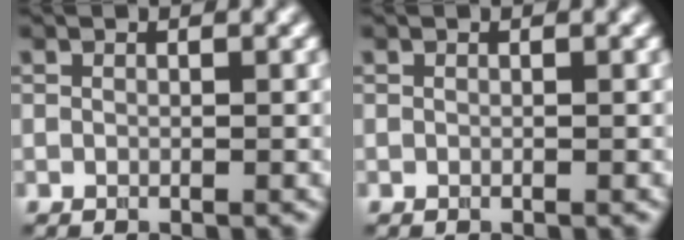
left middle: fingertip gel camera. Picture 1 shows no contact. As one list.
[{"total": 0.0}]